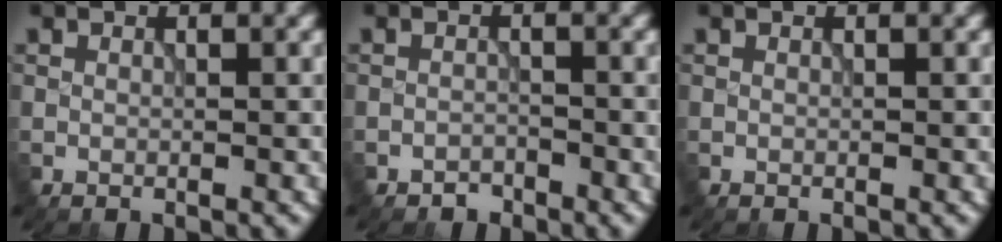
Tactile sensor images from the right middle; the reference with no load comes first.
{"total": 1.1, "force": [-1.0, 0.5, 0.0], "torque": [0.005, 0.003, -0.018]}
{"total": 0.0}